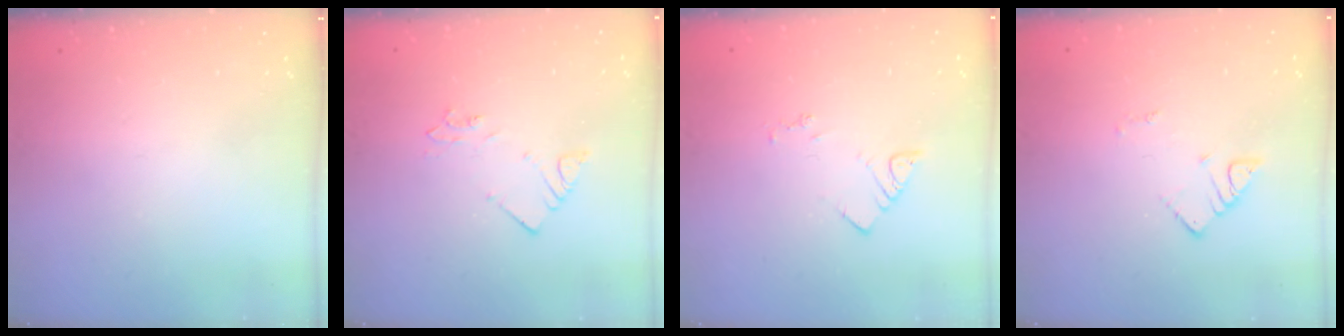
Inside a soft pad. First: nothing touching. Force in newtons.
{"total": 2.7, "press": 2.7, "slide": 0.3}
{"total": 3.2, "press": 3.1, "slide": 0.5}
{"total": 2.7, "press": 2.7, "slide": 0.4}